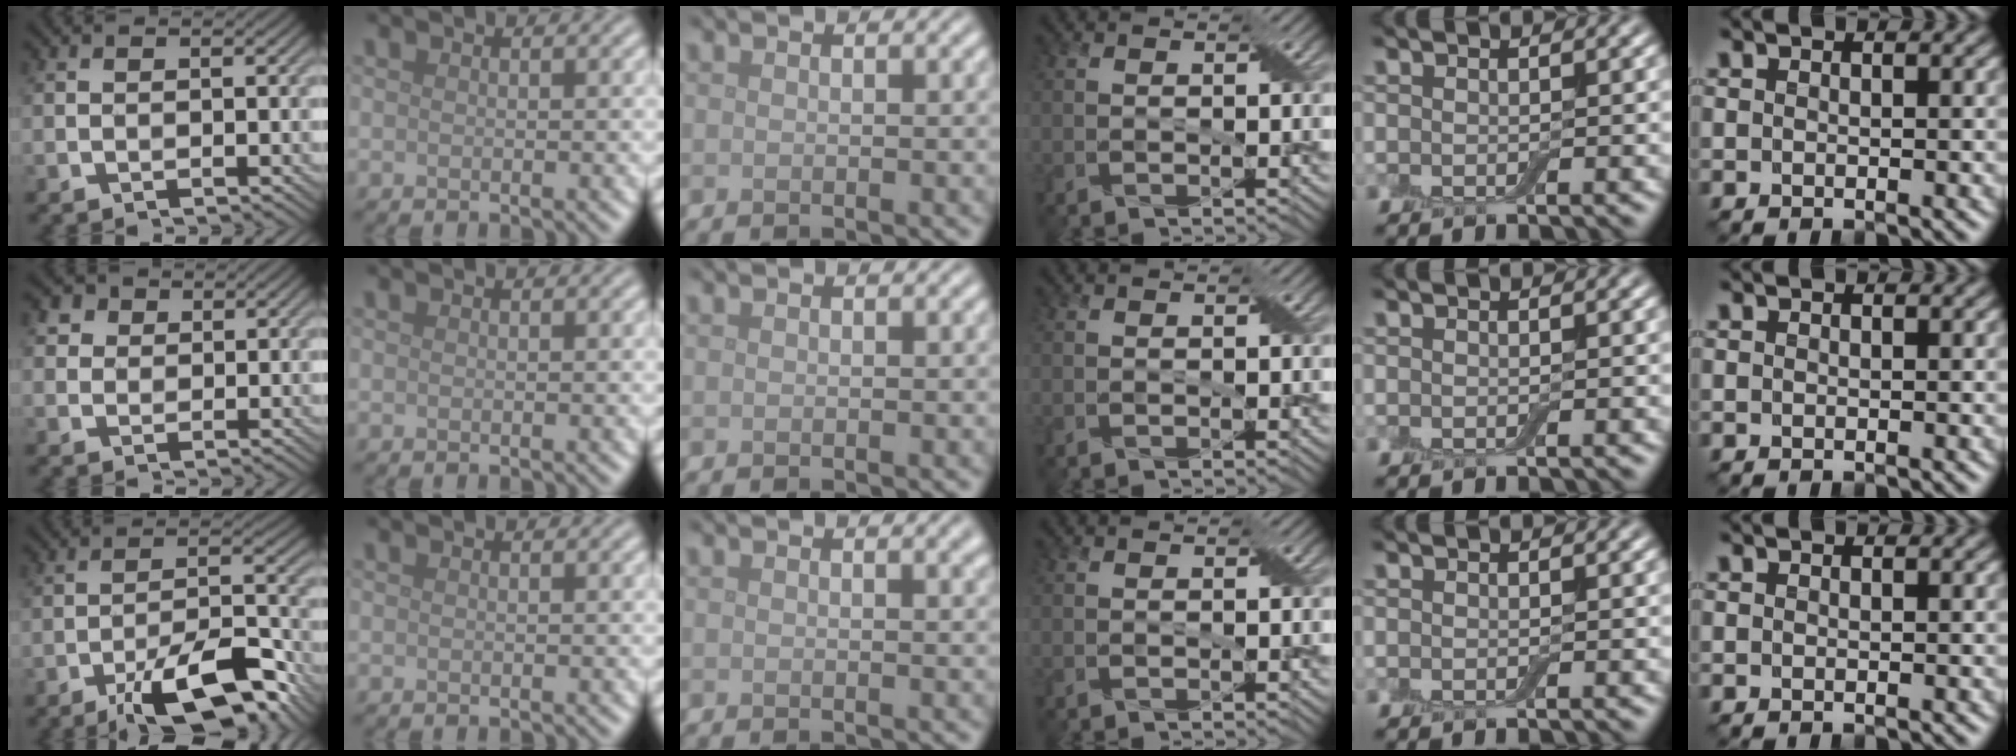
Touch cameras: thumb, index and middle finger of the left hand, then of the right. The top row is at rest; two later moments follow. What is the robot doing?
{"motion": "close", "object": "airpods case & airpods"}